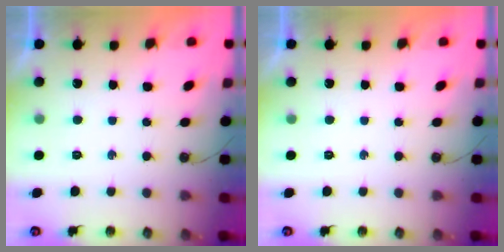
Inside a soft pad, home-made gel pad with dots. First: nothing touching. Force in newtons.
{"total": 0.0}